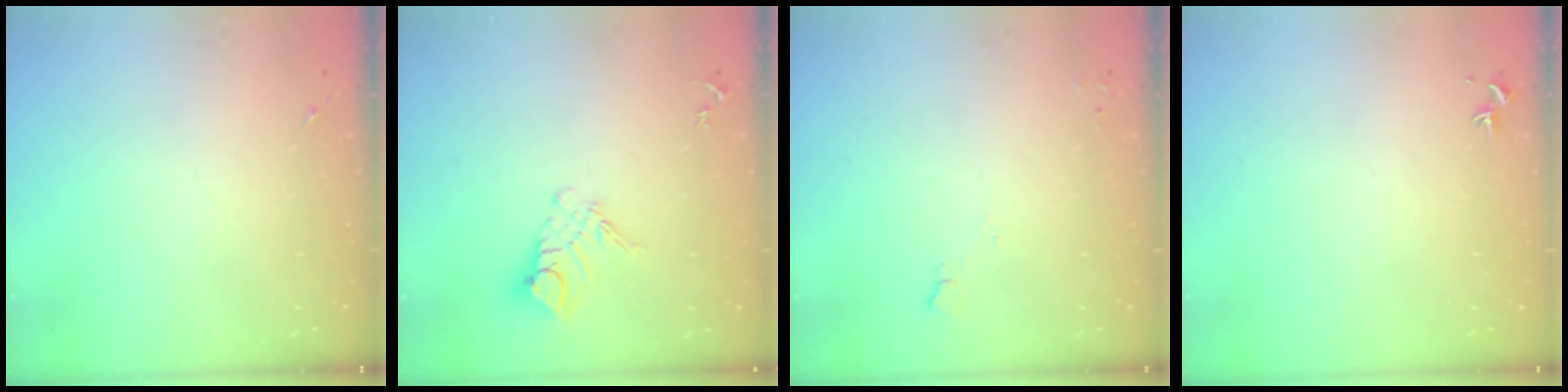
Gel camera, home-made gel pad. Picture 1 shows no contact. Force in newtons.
{"total": 10.6, "press": 10.5, "slide": 0.7}
{"total": 5.1, "press": 5.1, "slide": 0.6}
{"total": 0.7, "press": 0.6, "slide": 0.5}